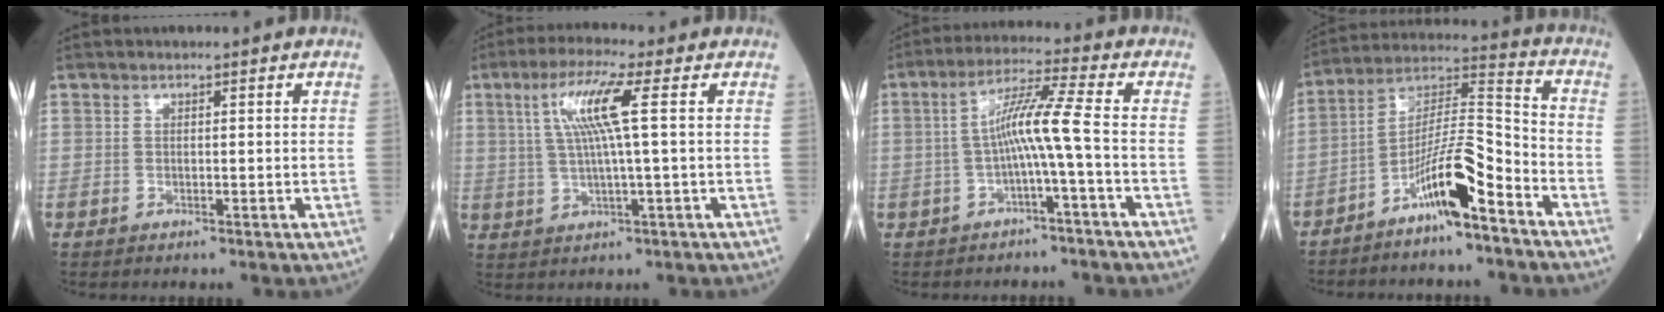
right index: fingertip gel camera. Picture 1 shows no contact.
{"total": 7.9, "force": [2.1, -0.4, 7.6], "torque": [-0.151, 0.011, 0.043]}
{"total": 6.8, "force": [-1.4, -1.2, 6.5], "torque": [-0.121, 0.022, -0.024]}
{"total": 11.3, "force": [-6.9, 1.3, 8.9], "torque": [-0.165, 0.015, -0.126]}